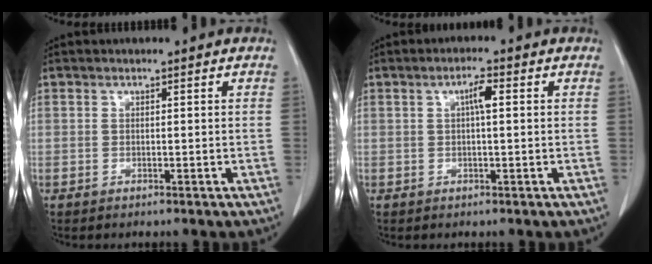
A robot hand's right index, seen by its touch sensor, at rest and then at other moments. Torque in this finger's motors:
{"motor_torque": [0.37, 0.01, 0.05, 0.02]}